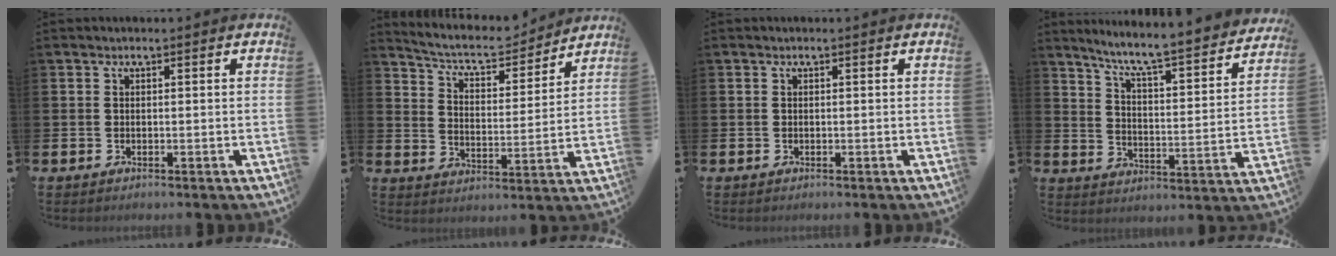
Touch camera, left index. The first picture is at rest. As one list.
[{"total": 7.0, "force": [6.6, 1.6, 1.8], "torque": [-0.057, -0.052, 0.109]}, {"total": 0.0}, {"total": 6.9, "force": [6.4, 0.1, 2.7], "torque": [-0.075, -0.058, 0.101]}]